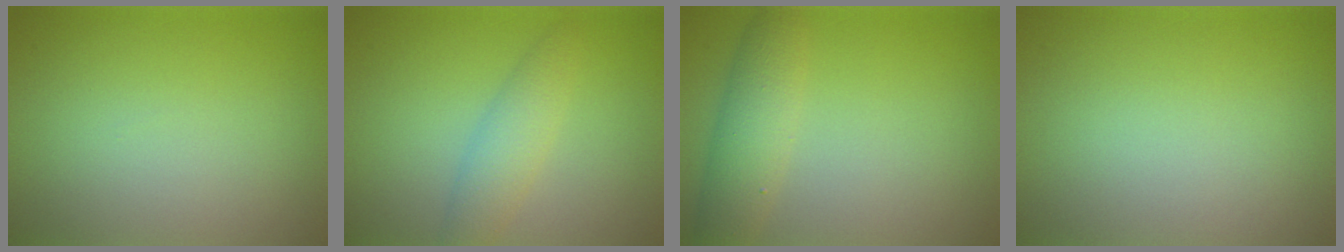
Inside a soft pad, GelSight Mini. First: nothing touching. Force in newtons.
{"total": 2.9, "press": 2.9, "slide": 0.0}
{"total": 3.4, "press": 3.4, "slide": 0.2}
{"total": 0.0}